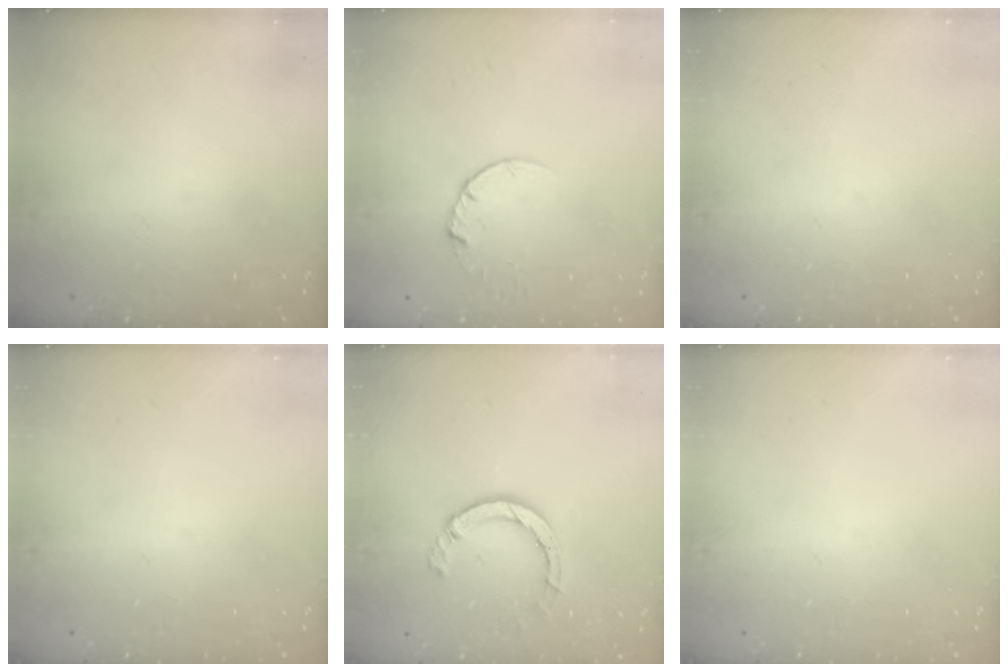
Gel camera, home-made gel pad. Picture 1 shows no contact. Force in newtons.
{"total": 2.7, "press": 2.7, "slide": 0.2}
{"total": 0.0}
{"total": 0.0}
{"total": 6.2, "press": 6.2, "slide": 0.9}
{"total": 0.0}